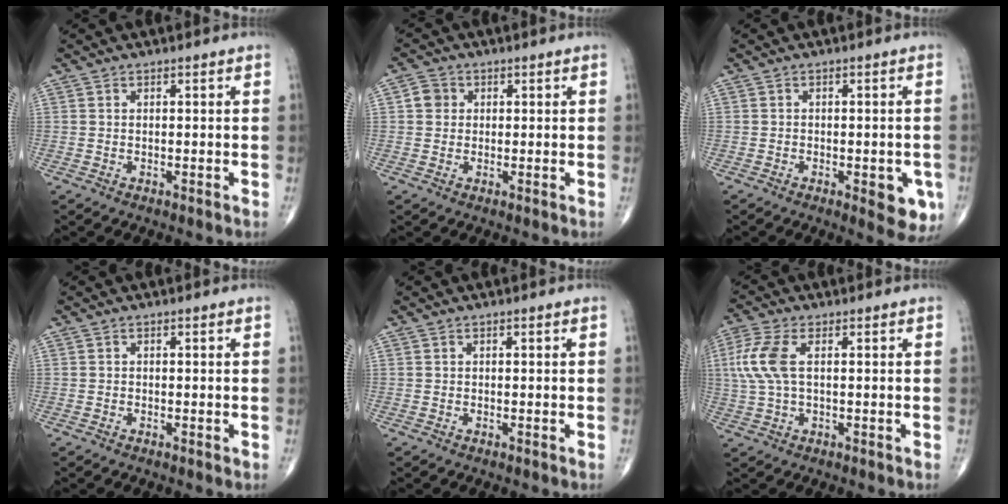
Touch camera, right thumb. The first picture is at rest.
{"total": 3.1, "force": [0.5, 2.8, 1.1], "torque": [-0.006, 0.004, 0.005]}
{"total": 6.1, "force": [-2.1, 2.5, 5.1], "torque": [-0.043, -0.002, -0.021]}
{"total": 0.0}
{"total": 0.0}
{"total": 8.0, "force": [1.4, 3.6, 7.0], "torque": [-0.189, 0.015, 0.027]}